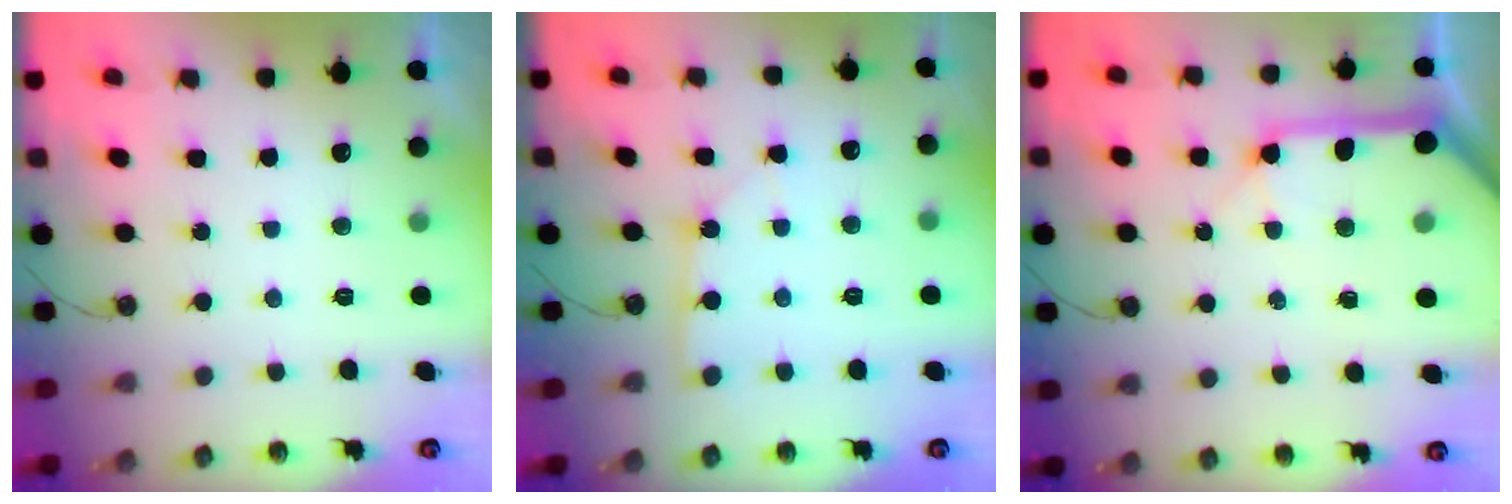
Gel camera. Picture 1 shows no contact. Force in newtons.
{"total": 2.0, "press": 2.0, "slide": 0.3}
{"total": 15.3, "press": 15.1, "slide": 2.5}